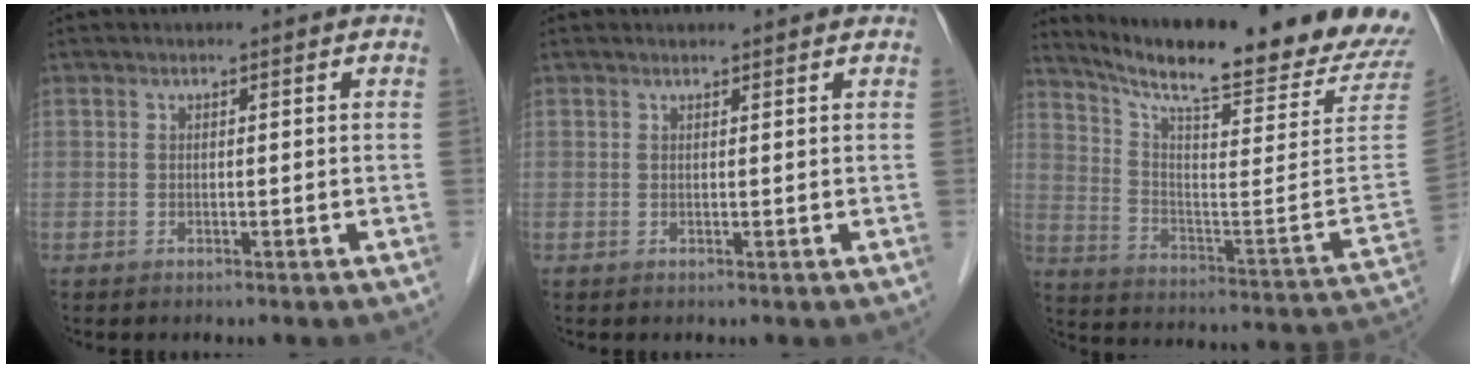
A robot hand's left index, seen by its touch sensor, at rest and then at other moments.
{"total": 2.0, "force": [1.9, 0.2, 0.2], "torque": [-0.012, 0.008, 0.022]}
{"total": 26.1, "force": [23.2, 0.1, 12.0], "torque": [-0.199, -0.091, 0.315]}